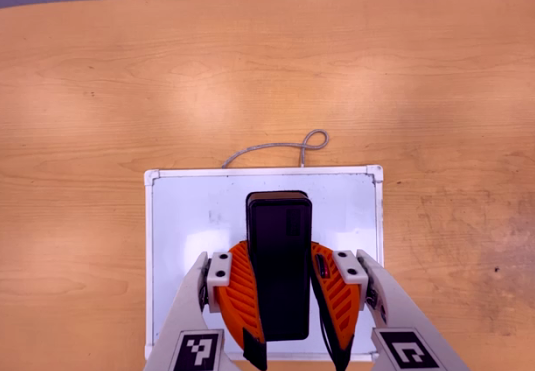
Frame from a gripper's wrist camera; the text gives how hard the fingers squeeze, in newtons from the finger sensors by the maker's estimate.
{"total": 8.2, "left": 7.5, "right": 8.9}